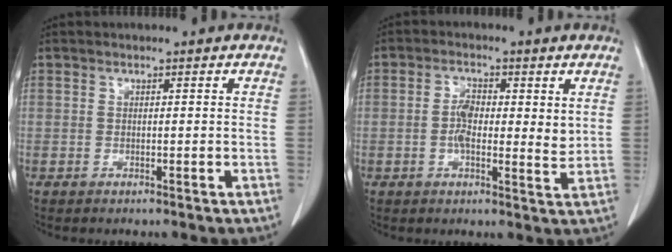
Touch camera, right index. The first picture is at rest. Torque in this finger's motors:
{"motor_torque": [0.14, 0.06, 0.13, 0.03]}